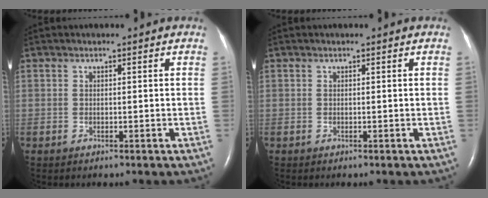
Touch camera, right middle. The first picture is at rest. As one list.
[{"total": 0.0}]